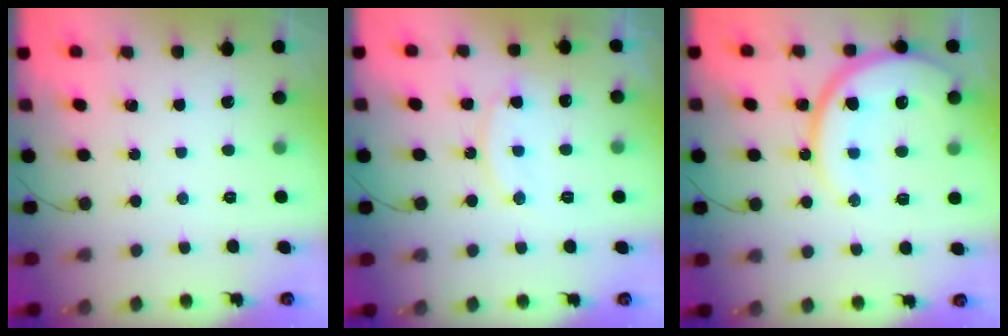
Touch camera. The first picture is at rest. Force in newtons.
{"total": 11.0, "press": 11.0, "slide": 0.8}
{"total": 15.4, "press": 15.3, "slide": 1.6}